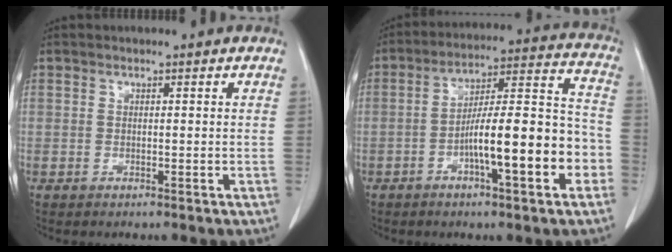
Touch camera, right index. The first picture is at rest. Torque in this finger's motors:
{"motor_torque": [1.83, -0.31, 0.70, 0.16]}